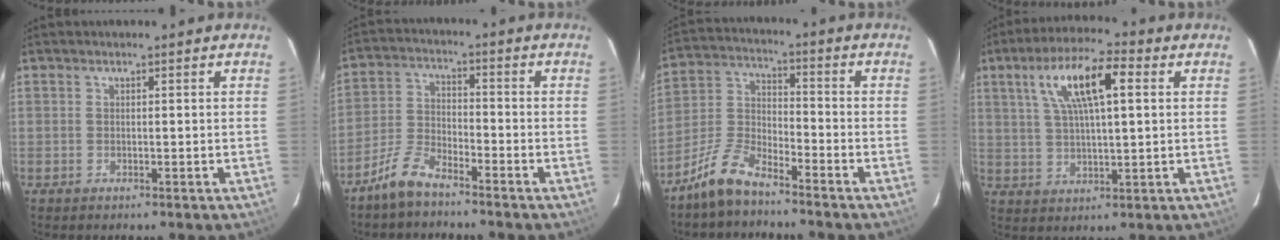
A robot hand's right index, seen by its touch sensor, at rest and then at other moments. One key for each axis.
{"total": 6.7, "fx": -5.8, "fy": 1.8, "fz": 2.9, "tx": -0.069, "ty": 0.007, "tz": -0.118}
{"total": 8.8, "fx": -7.2, "fy": 2.7, "fz": 4.2, "tx": -0.107, "ty": 0.018, "tz": -0.147}
{"total": 11.8, "fx": 4.2, "fy": 3.4, "fz": 10.5, "tx": -0.195, "ty": 0.023, "tz": 0.077}